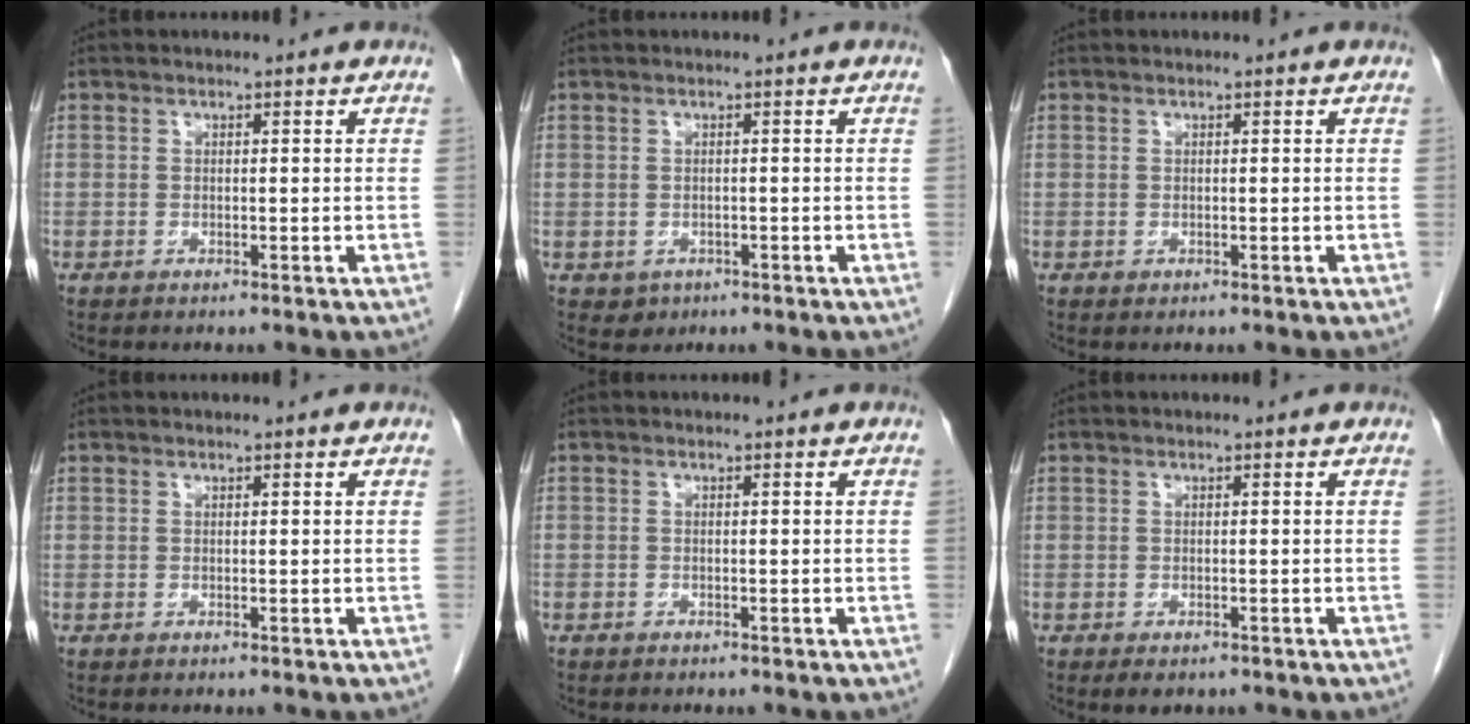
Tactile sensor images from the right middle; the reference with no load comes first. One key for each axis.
{"total": 1.9, "fx": -0.8, "fy": 1.7, "fz": 0.4, "tx": -0.004, "ty": 0.006, "tz": -0.003}
{"total": 0.0}
{"total": 0.0}
{"total": 0.8, "fx": -0.7, "fy": 0.5, "fz": 0.1, "tx": -0.004, "ty": 0.002, "tz": -0.009}
{"total": 2.4, "fx": -1.7, "fy": 1.2, "fz": 1.2, "tx": -0.013, "ty": -0.002, "tz": -0.017}